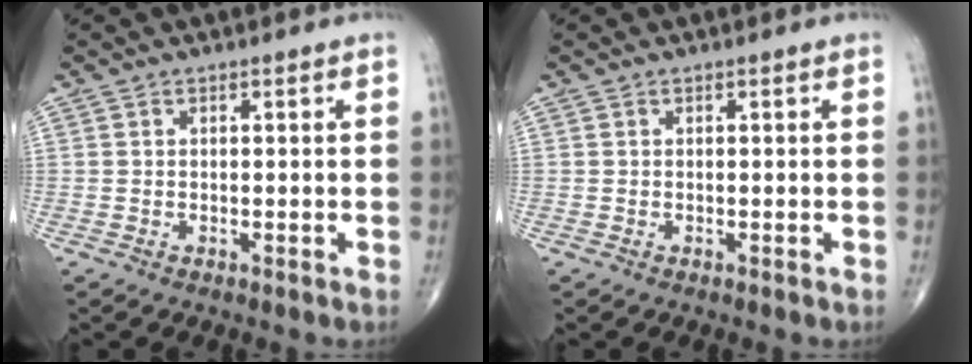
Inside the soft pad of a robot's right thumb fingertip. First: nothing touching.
{"total": 0.0}